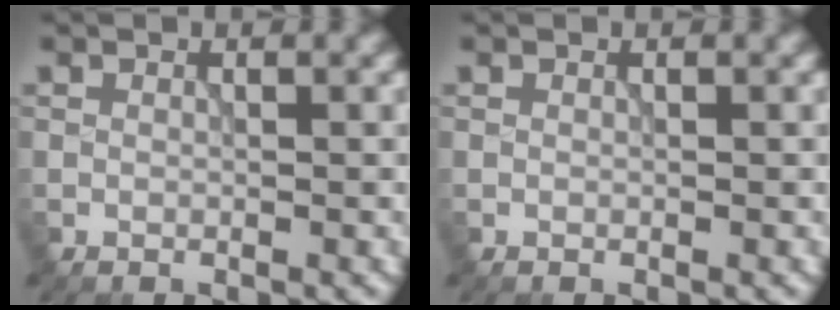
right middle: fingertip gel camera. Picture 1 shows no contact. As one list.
[{"total": 0.0}]